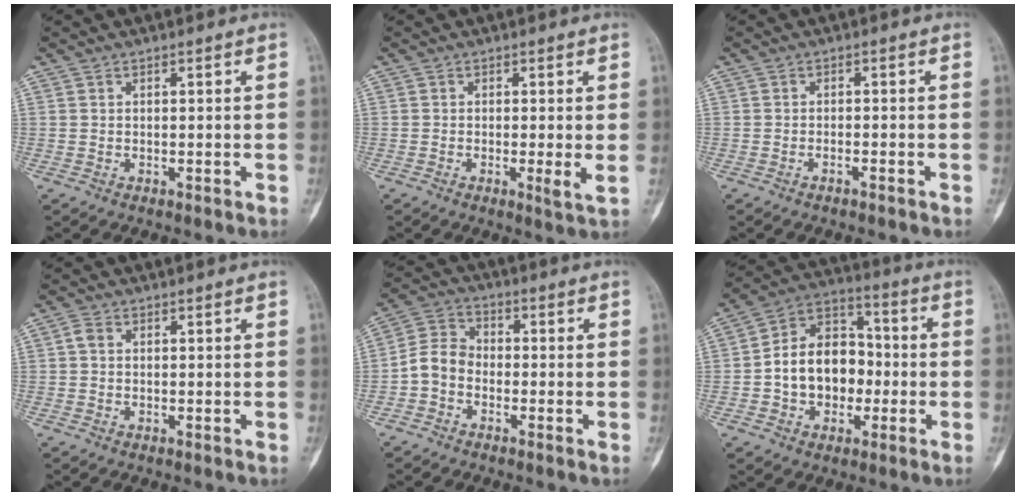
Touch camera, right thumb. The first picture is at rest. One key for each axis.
{"total": 2.5, "fx": -0.1, "fy": 0.3, "fz": 2.5, "tx": -0.047, "ty": -0.009, "tz": -0.006}
{"total": 1.2, "fx": -1.0, "fy": 0.2, "fz": 0.6, "tx": -0.019, "ty": 0.011, "tz": -0.013}
{"total": 1.5, "fx": 0.2, "fy": 1.1, "fz": 1.0, "tx": -0.019, "ty": 0.001, "tz": 0.000}
{"total": 6.0, "fx": -2.0, "fy": 4.7, "fz": 3.2, "tx": -0.049, "ty": 0.025, "tz": -0.052}
{"total": 14.7, "fx": -1.8, "fy": 10.9, "fz": 9.6, "tx": -0.113, "ty": 0.041, "tz": -0.037}